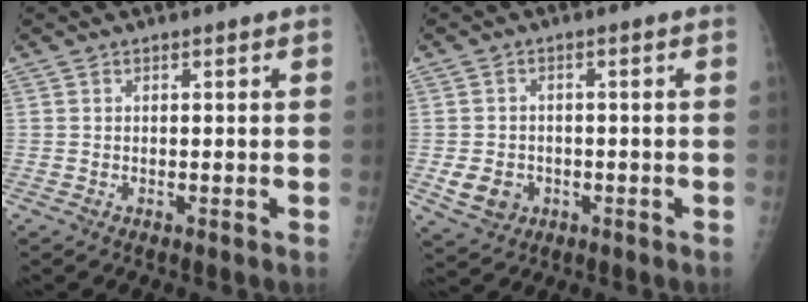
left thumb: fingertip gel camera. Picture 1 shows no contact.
{"total": 5.6, "force": [-1.5, 4.7, 2.5], "torque": [-0.032, 0.005, -0.017]}